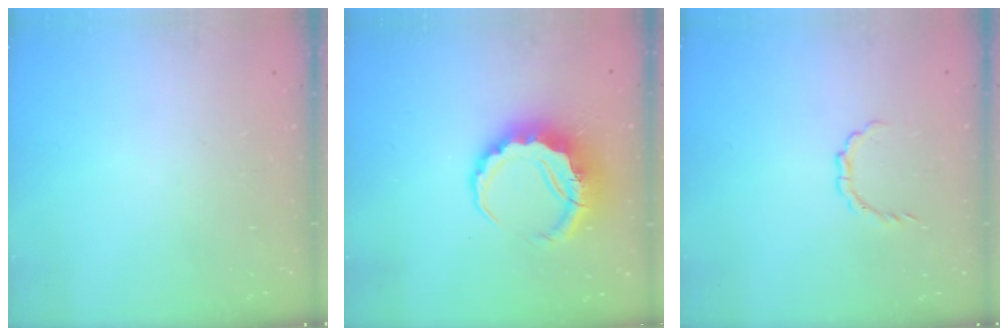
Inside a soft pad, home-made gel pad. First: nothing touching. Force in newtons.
{"total": 7.3, "press": 7.0, "slide": 1.9}
{"total": 3.1, "press": 3.0, "slide": 0.3}